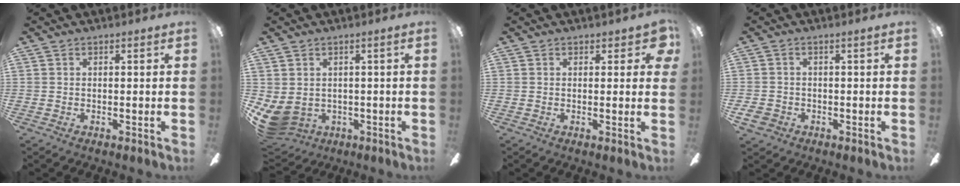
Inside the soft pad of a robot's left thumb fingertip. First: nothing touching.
{"total": 4.9, "force": [-0.5, 3.8, 3.0], "torque": [-0.091, -0.008, -0.010]}
{"total": 3.0, "force": [1.6, 1.6, 2.0], "torque": [-0.016, -0.003, 0.024]}
{"total": 3.2, "force": [-1.6, 2.2, 1.7], "torque": [-0.038, 0.005, -0.032]}